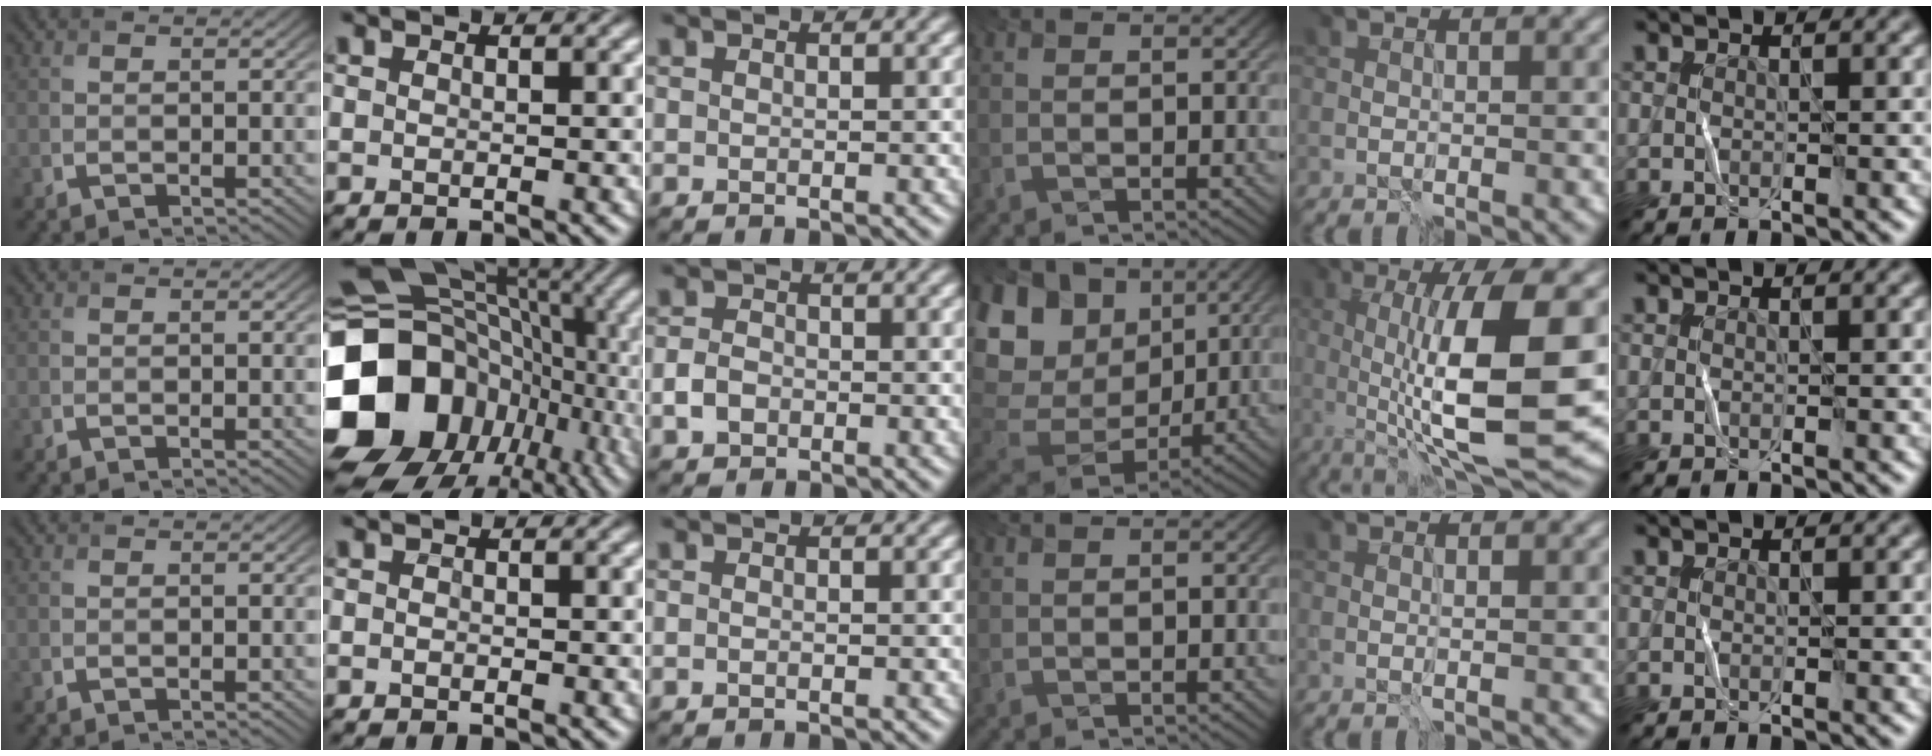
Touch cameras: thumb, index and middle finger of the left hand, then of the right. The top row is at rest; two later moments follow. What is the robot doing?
{"motion": "fold", "object": "bandana"}